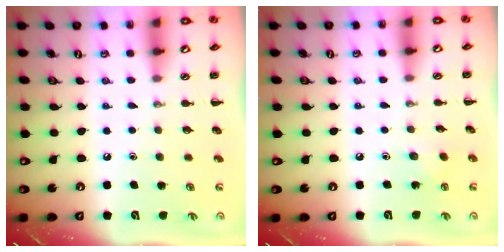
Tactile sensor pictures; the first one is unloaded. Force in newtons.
{"total": 3.4, "press": 3.2, "slide": 0.9}